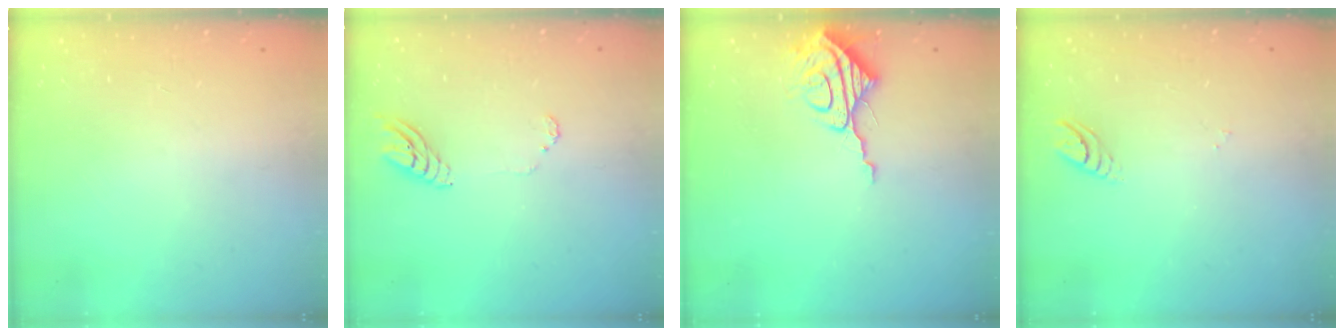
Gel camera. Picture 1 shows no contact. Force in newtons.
{"total": 6.4, "press": 6.4, "slide": 0.4}
{"total": 8.5, "press": 8.5, "slide": 0.3}
{"total": 4.0, "press": 4.0, "slide": 0.2}